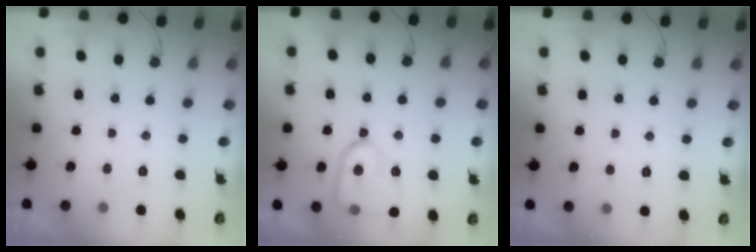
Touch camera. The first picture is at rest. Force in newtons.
{"total": 13.9, "press": 13.8, "slide": 1.2}
{"total": 1.6, "press": 1.5, "slide": 0.2}